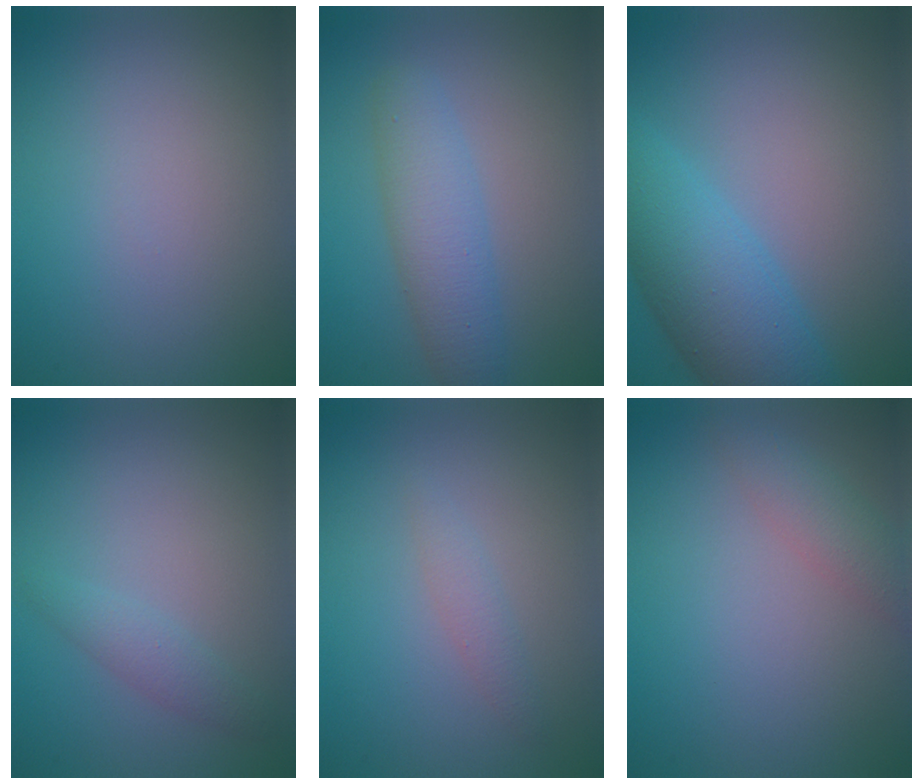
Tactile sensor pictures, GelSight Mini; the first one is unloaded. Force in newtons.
{"total": 4.1, "press": 4.1, "slide": 0.1}
{"total": 8.2, "press": 8.2, "slide": 0.3}
{"total": 1.7, "press": 1.7, "slide": 0.0}
{"total": 1.3, "press": 1.3, "slide": 0.0}
{"total": 2.5, "press": 2.5, "slide": 0.1}